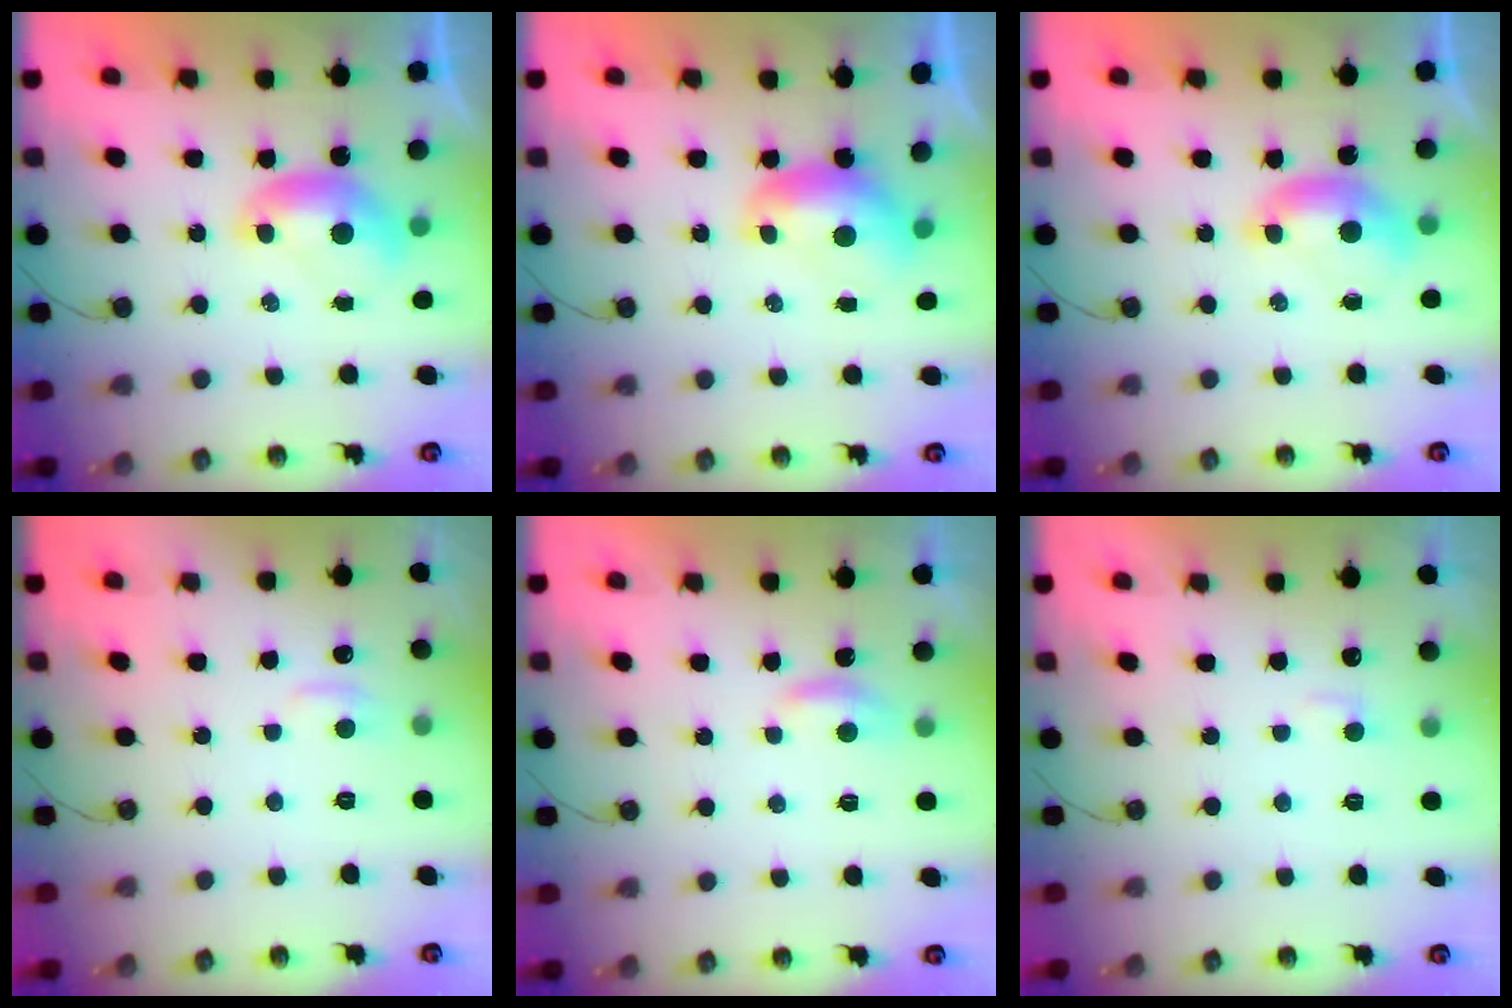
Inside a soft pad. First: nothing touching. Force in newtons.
{"total": 1.3, "press": 1.2, "slide": 0.4}
{"total": 0.6, "press": 0.1, "slide": 0.6}
{"total": 0.9, "press": 0.6, "slide": 0.7}
{"total": 1.3, "press": 1.2, "slide": 0.5}
{"total": 2.8, "press": 2.7, "slide": 0.4}